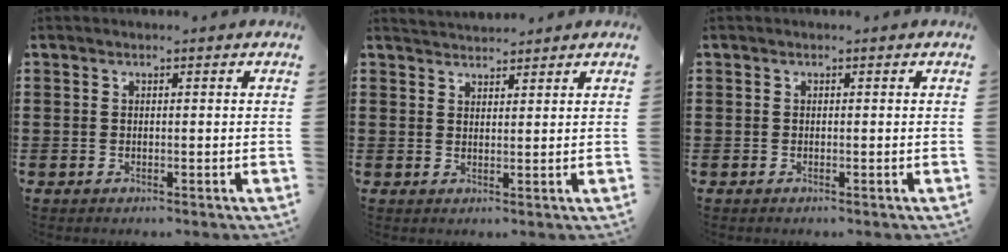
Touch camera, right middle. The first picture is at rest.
{"total": 2.2, "force": [2.1, 0.2, -0.3], "torque": [-0.001, 0.000, 0.042]}
{"total": 0.0}